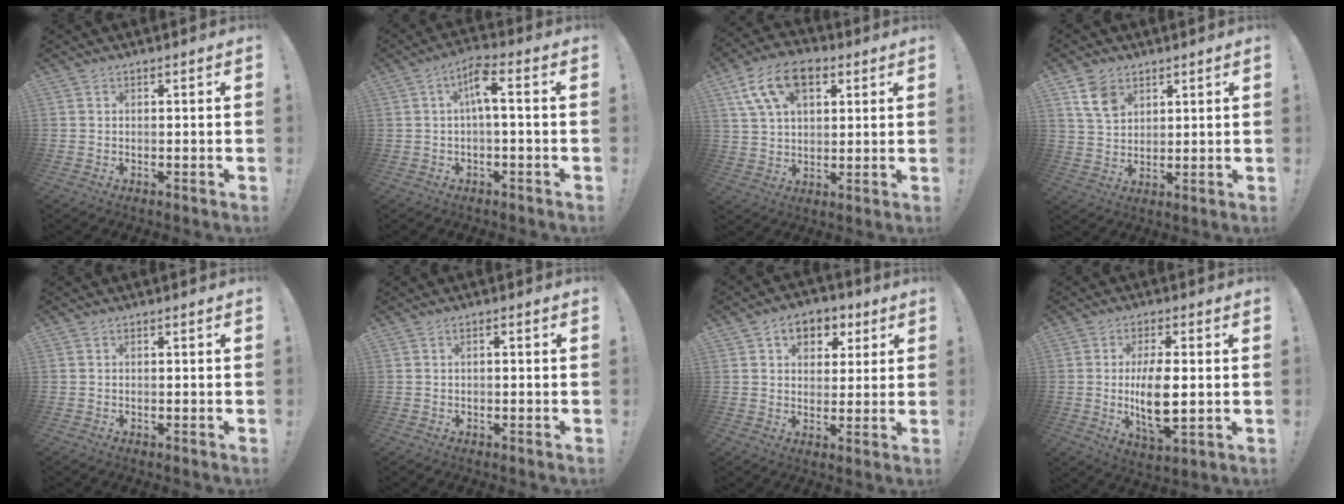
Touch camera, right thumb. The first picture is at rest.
{"total": 6.8, "force": [0.8, 1.5, 6.6], "torque": [-0.117, 0.004, 0.008]}
{"total": 14.9, "force": [6.8, 9.2, 9.6], "torque": [-0.168, -0.016, 0.127]}
{"total": 8.3, "force": [4.8, 5.6, 3.9], "torque": [-0.060, -0.018, 0.094]}
{"total": 0.0}
{"total": 0.7, "force": [-0.3, 0.1, 0.7], "torque": [-0.015, 0.002, -0.006]}
{"total": 8.6, "force": [3.8, 6.6, 4.0], "torque": [-0.052, -0.012, 0.073]}
{"total": 11.3, "force": [0.0, 4.9, 10.2], "torque": [-0.190, -0.019, -0.006]}